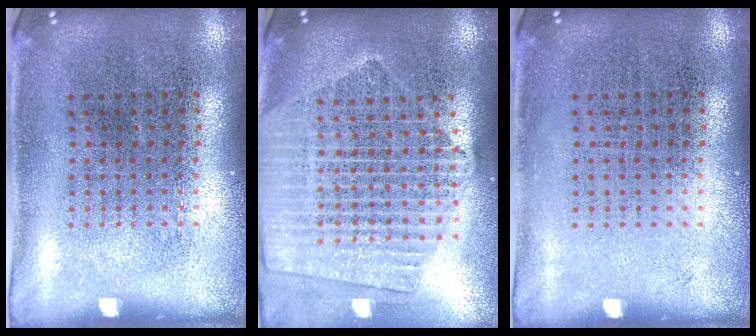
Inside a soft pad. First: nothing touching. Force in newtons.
{"total": 2.3, "press": 2.1, "slide": 1.1}
{"total": 0.0}